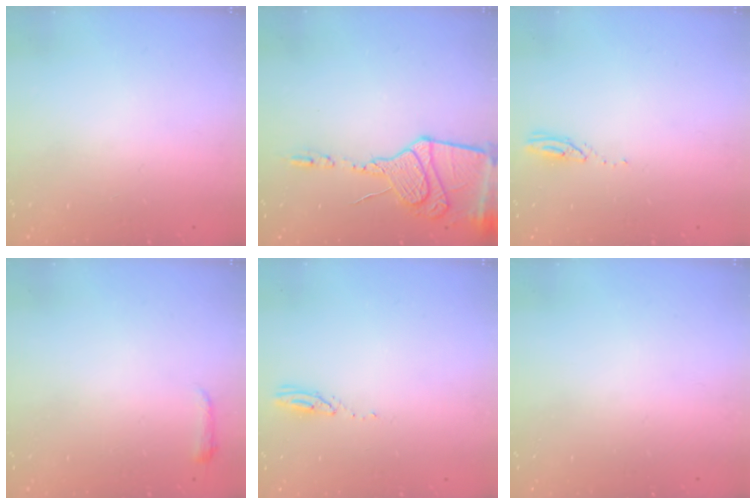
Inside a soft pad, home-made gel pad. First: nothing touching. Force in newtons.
{"total": 15.2, "press": 15.1, "slide": 2.1}
{"total": 3.0, "press": 3.0, "slide": 0.2}
{"total": 3.0, "press": 2.9, "slide": 0.6}
{"total": 3.0, "press": 2.9, "slide": 0.3}
{"total": 0.0}